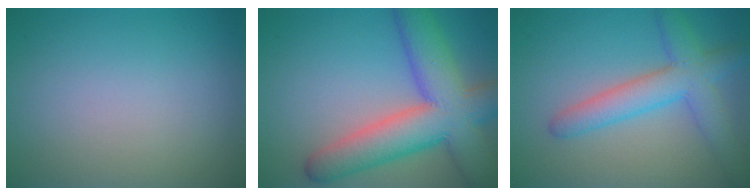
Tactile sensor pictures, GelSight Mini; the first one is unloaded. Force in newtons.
{"total": 10.2, "press": 10.2, "slide": 0.6}
{"total": 5.2, "press": 5.2, "slide": 0.1}